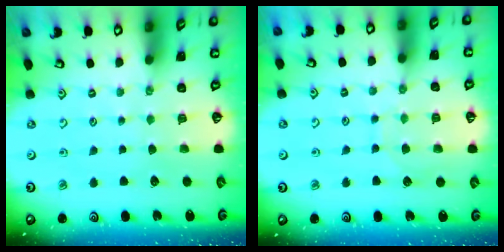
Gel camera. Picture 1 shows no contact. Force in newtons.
{"total": 6.9, "press": 6.9, "slide": 0.7}